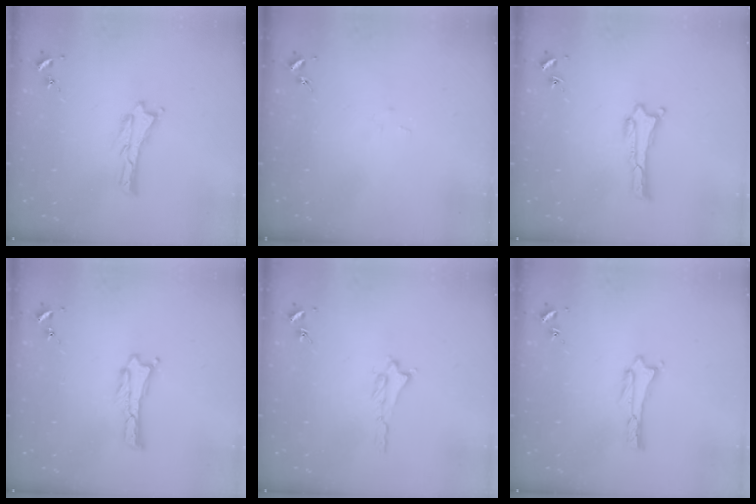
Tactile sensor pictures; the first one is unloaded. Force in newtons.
{"total": 1.0, "press": 1.0, "slide": 0.1}
{"total": 0.0}
{"total": 0.0}
{"total": 1.2, "press": 1.2, "slide": 0.3}
{"total": 0.5, "press": 0.5, "slide": 0.2}